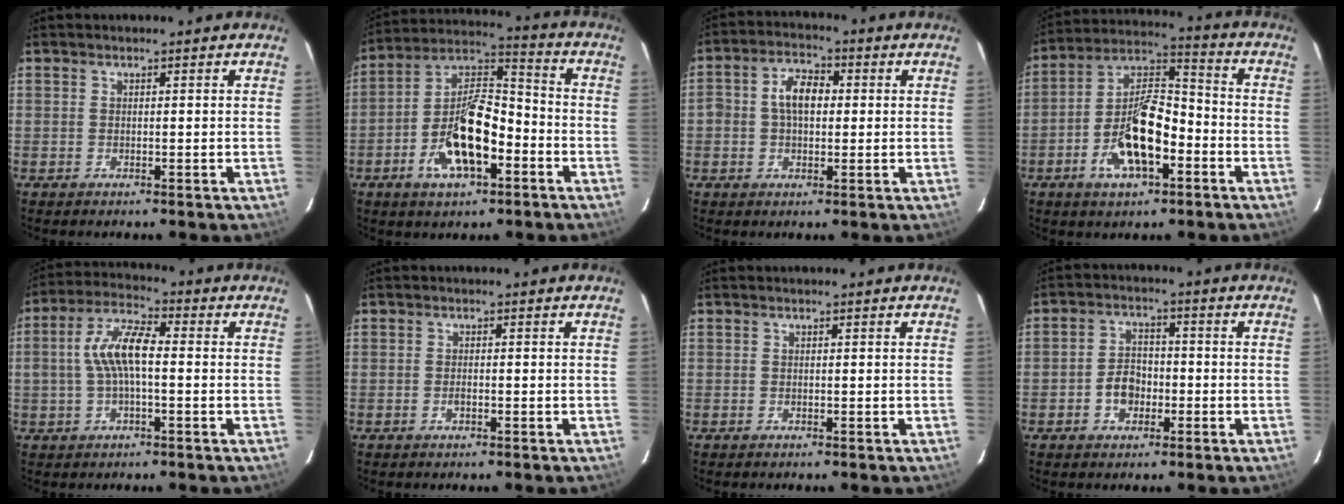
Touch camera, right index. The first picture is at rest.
{"total": 14.9, "force": [-6.1, 6.4, 12.0], "torque": [-0.232, 0.016, -0.107]}
{"total": 6.2, "force": [0.3, 4.1, 4.7], "torque": [-0.086, 0.020, 0.004]}
{"total": 14.0, "force": [-5.7, 5.9, 11.3], "torque": [-0.219, 0.016, -0.099]}
{"total": 8.7, "force": [-0.3, 3.3, 8.0], "torque": [-0.165, 0.018, -0.007]}
{"total": 1.1, "force": [-0.5, 0.7, 0.8], "torque": [-0.016, 0.002, -0.009]}
{"total": 0.0}
{"total": 5.4, "force": [-1.9, 4.2, 2.7], "torque": [-0.054, 0.016, -0.028]}